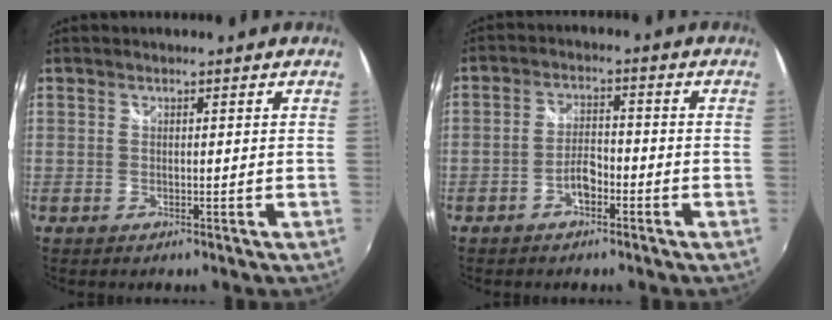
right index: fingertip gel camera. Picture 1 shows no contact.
{"total": 3.9, "force": [-2.3, 1.7, 2.7], "torque": [-0.058, 0.009, -0.040]}